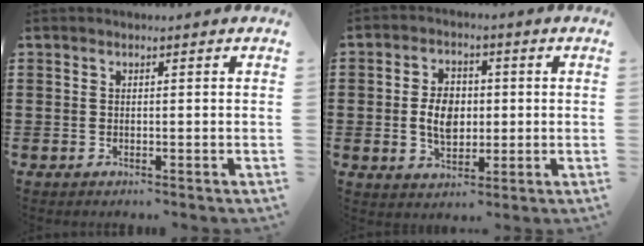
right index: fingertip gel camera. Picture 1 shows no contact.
{"total": 5.9, "force": [-0.1, 4.0, 4.4], "torque": [-0.090, 0.007, -0.007]}